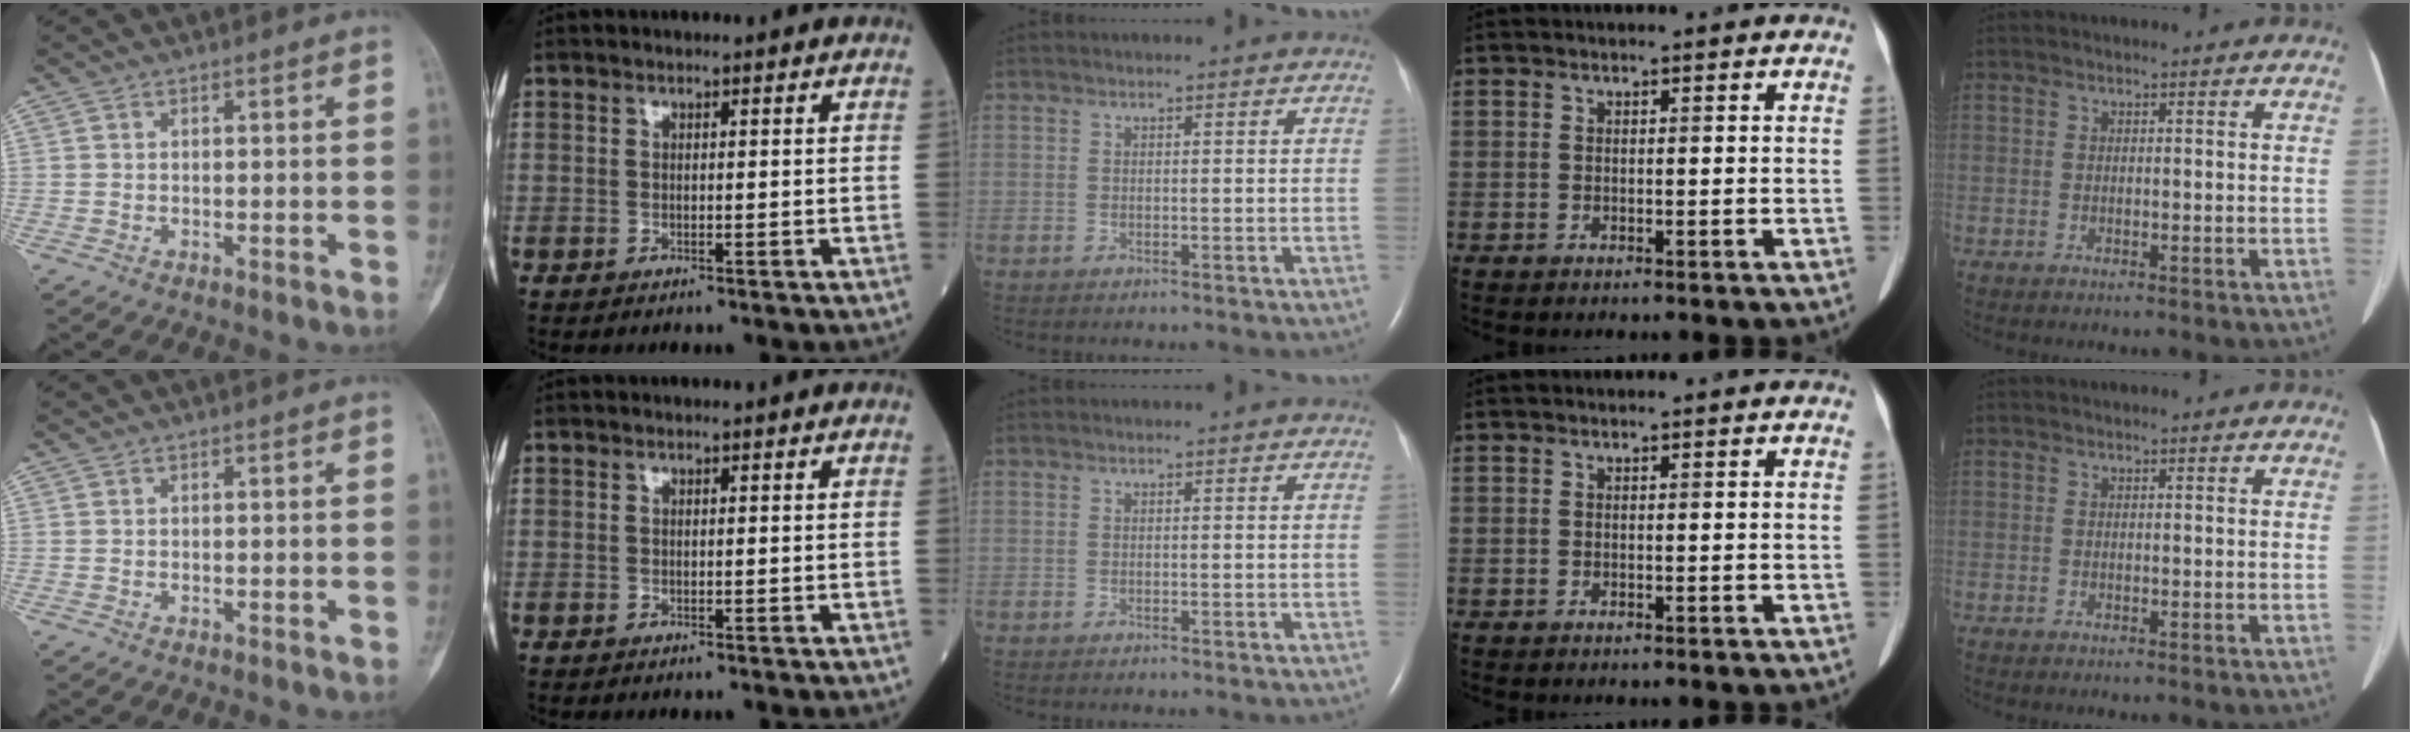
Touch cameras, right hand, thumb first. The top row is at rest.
{}